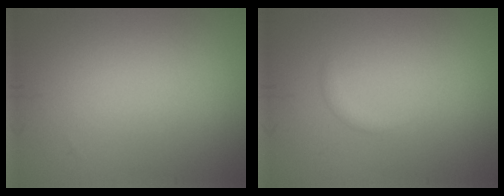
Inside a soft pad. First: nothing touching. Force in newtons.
{"total": 0.8, "press": 0.8, "slide": 0.1}